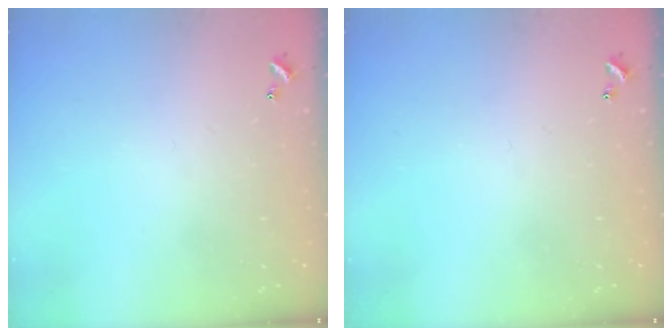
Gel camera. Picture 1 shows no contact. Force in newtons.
{"total": 0.0}